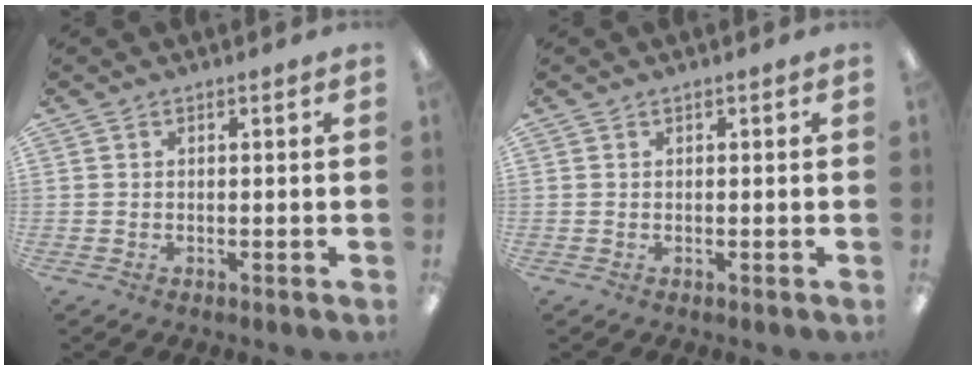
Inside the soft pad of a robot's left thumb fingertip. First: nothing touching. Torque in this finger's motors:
{"motor_torque": [-0.06, 0.13, 0.24, -0.01, 0.03]}